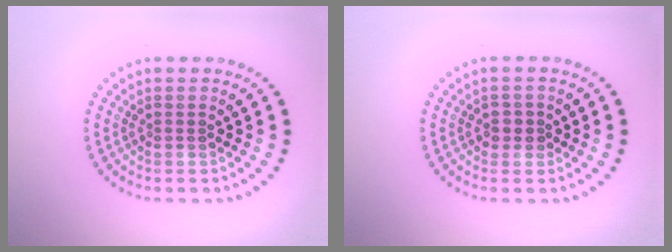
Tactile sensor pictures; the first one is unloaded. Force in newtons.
{"total": 1.3, "press": 1.2, "slide": 0.6}